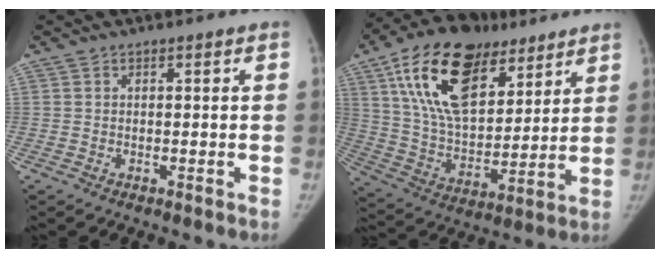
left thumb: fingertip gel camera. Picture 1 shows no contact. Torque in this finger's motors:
{"motor_torque": [0.83, 1.06, 2.15, -0.62, 0.70]}